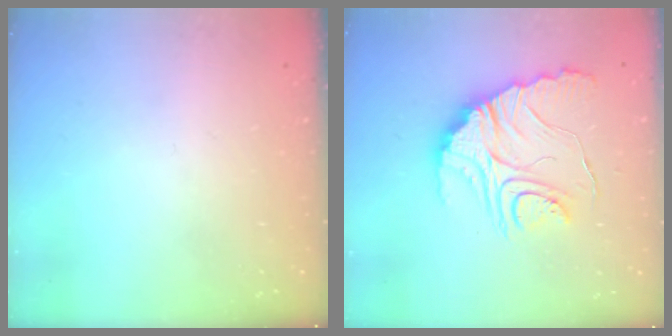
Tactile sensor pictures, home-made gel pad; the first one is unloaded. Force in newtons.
{"total": 15.7, "press": 15.7, "slide": 1.1}